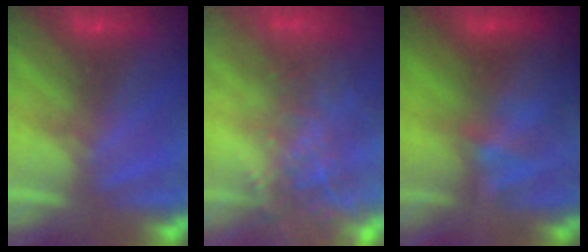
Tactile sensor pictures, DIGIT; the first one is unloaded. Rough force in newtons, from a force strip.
{"total": 5.7}
{"total": 4.5}